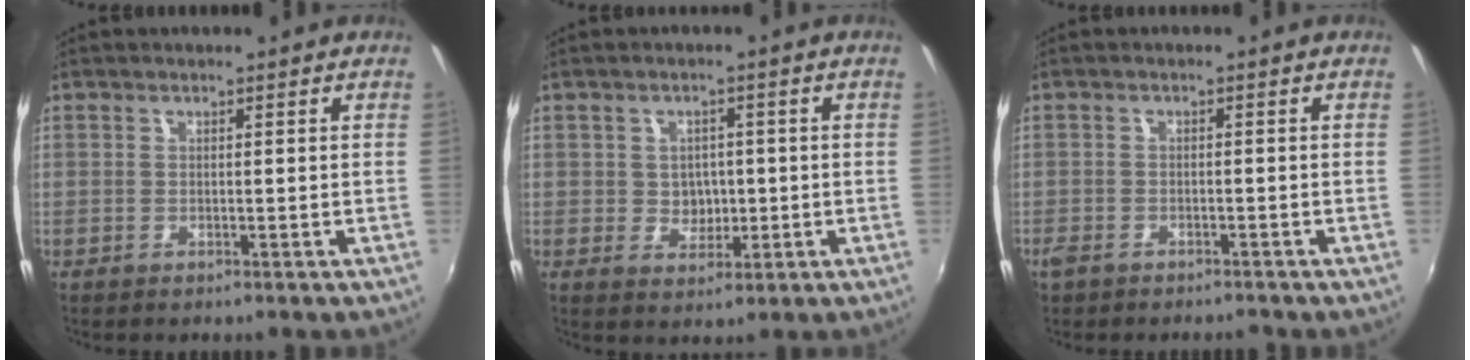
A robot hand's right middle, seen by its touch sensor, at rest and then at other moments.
{"total": 4.2, "force": [-0.2, 3.8, 1.8], "torque": [-0.029, 0.005, 0.000]}
{"total": 3.9, "force": [-3.1, 1.9, 1.3], "torque": [-0.043, -0.009, -0.053]}